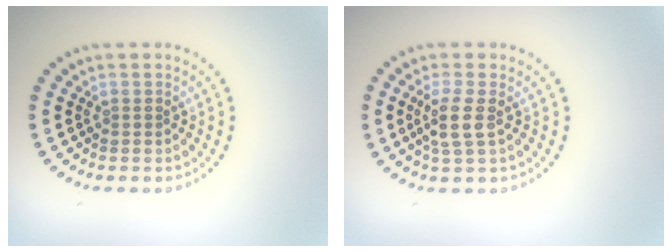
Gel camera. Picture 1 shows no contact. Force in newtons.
{"total": 2.4, "press": 2.0, "slide": 1.3}